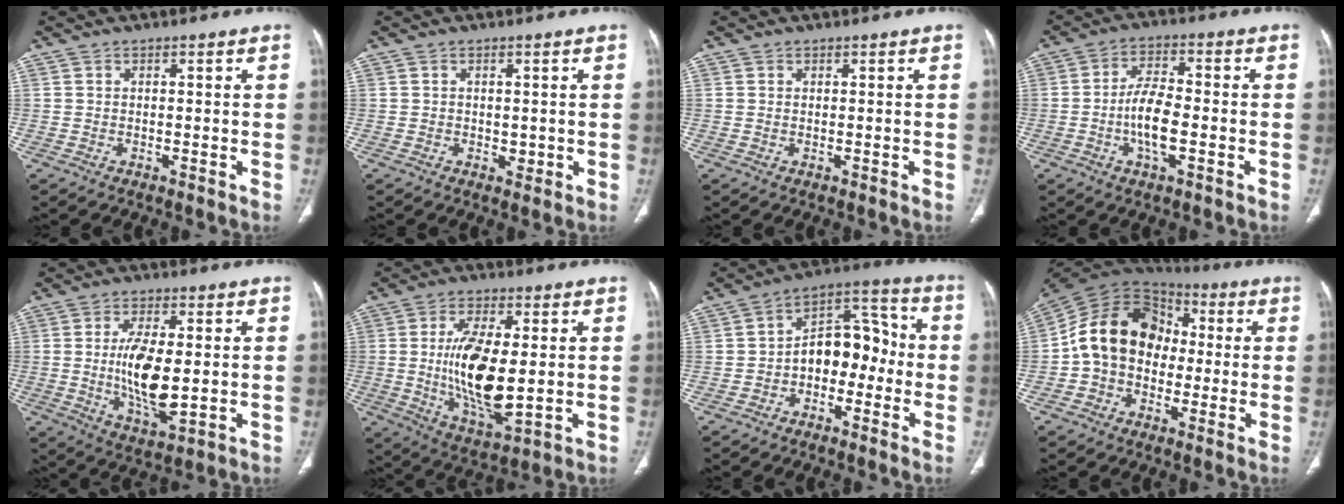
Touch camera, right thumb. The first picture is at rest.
{"total": 1.3, "force": [0.0, 1.1, 0.8], "torque": [-0.008, -0.001, 0.002]}
{"total": 0.0}
{"total": 8.4, "force": [-2.0, 3.3, 7.4], "torque": [-0.140, 0.012, -0.042]}
{"total": 12.0, "force": [-0.2, 4.9, 10.9], "torque": [-0.199, -0.018, 0.003]}
{"total": 15.6, "force": [0.0, 6.3, 14.3], "torque": [-0.260, -0.019, 0.010]}
{"total": 11.7, "force": [-2.2, 7.7, 8.6], "torque": [-0.091, 0.050, -0.048]}
{"total": 16.1, "force": [-0.7, 12.6, 10.1], "torque": [-0.154, 0.041, -0.025]}